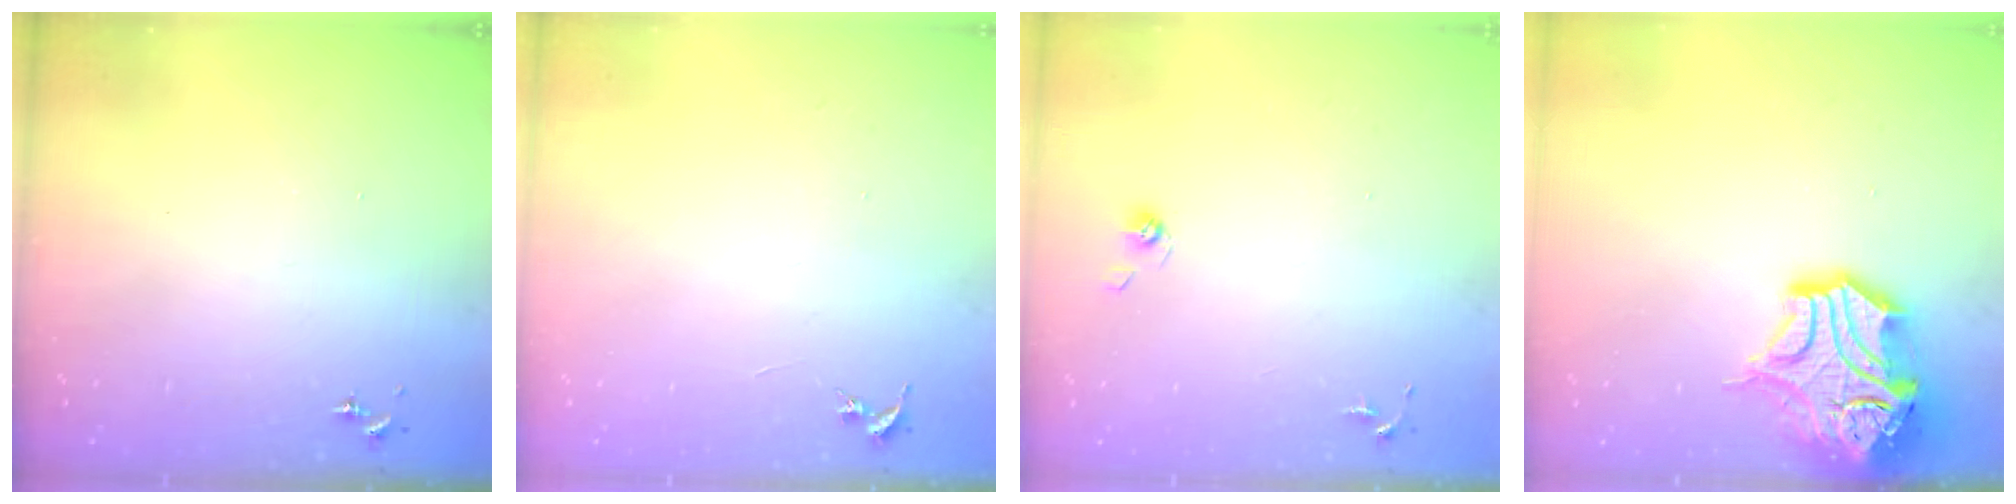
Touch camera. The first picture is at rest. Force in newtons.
{"total": 0.0}
{"total": 3.8, "press": 3.3, "slide": 1.8}
{"total": 17.4, "press": 17.2, "slide": 2.6}